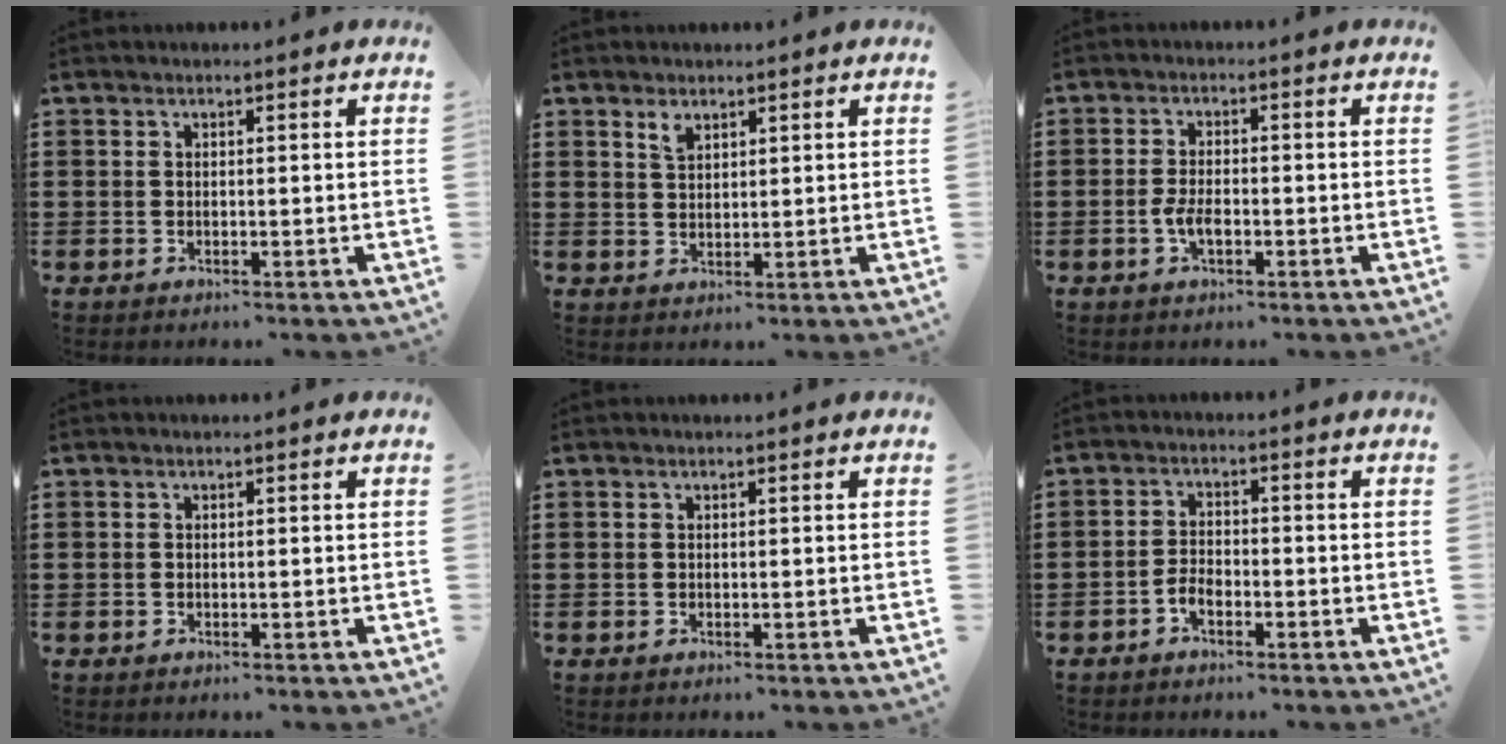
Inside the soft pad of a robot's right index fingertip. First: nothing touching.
{"total": 2.1, "force": [1.6, 1.0, 1.0], "torque": [-0.015, -0.001, 0.029]}
{"total": 3.2, "force": [-1.1, 1.3, 2.7], "torque": [-0.064, -0.005, -0.021]}
{"total": 0.0}
{"total": 0.0}
{"total": 2.5, "force": [-1.6, 1.1, 1.6], "torque": [-0.040, 0.000, -0.033]}